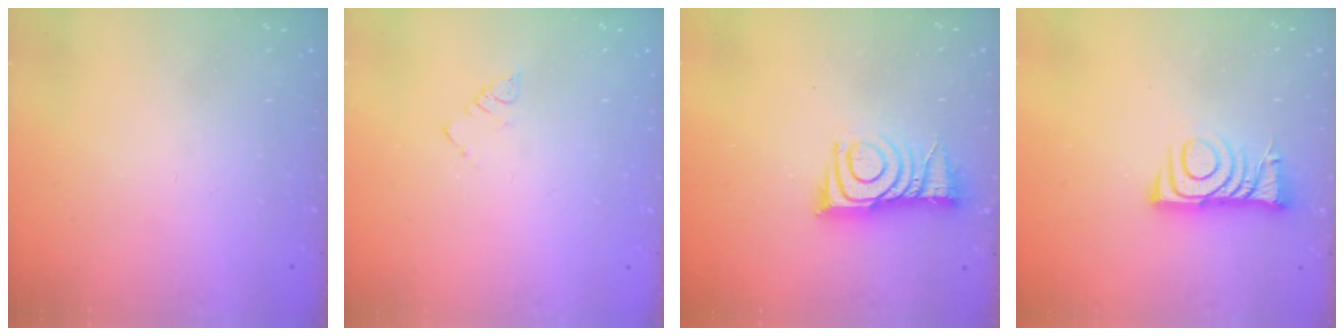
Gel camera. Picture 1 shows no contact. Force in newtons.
{"total": 2.3, "press": 2.3, "slide": 0.4}
{"total": 11.4, "press": 11.4, "slide": 0.6}
{"total": 7.6, "press": 7.6, "slide": 0.7}